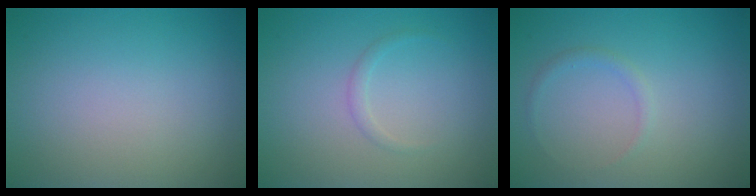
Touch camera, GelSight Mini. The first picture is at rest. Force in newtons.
{"total": 0.8, "press": 0.8, "slide": 0.1}
{"total": 0.9, "press": 0.8, "slide": 0.1}